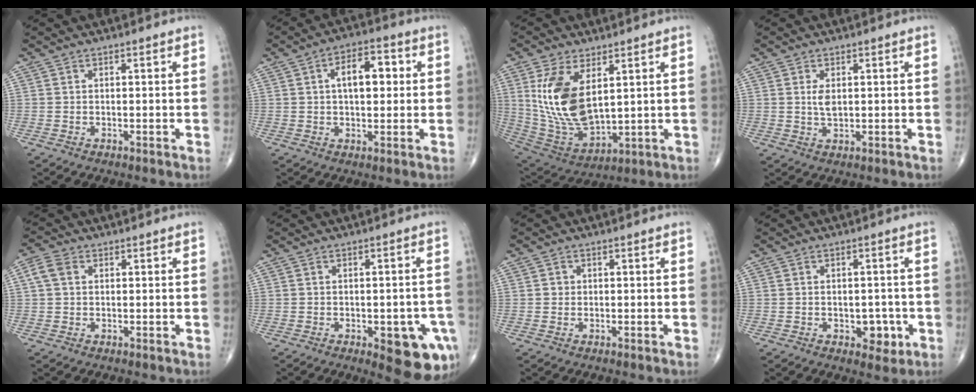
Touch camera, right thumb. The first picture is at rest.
{"total": 8.9, "force": [1.6, 4.7, 7.4], "torque": [-0.094, 0.015, 0.022]}
{"total": 16.2, "force": [4.4, 8.4, 13.2], "torque": [-0.246, -0.022, 0.107]}
{"total": 2.9, "force": [0.6, 1.5, 2.4], "torque": [-0.042, -0.005, 0.014]}
{"total": 3.4, "force": [0.8, 2.5, 2.2], "torque": [-0.051, 0.012, 0.014]}
{"total": 11.1, "force": [-4.3, 4.4, 9.2], "torque": [-0.084, 0.009, -0.041]}
{"total": 1.0, "force": [0.0, 0.9, 0.2], "torque": [0.002, 0.002, 0.000]}
{"total": 4.6, "force": [-1.4, 3.0, 3.3], "torque": [-0.014, 0.003, -0.014]}